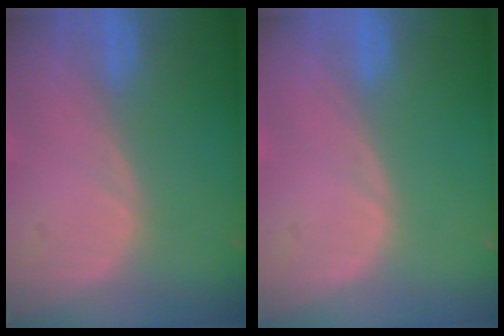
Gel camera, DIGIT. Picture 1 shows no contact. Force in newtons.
{"total": 0.0}